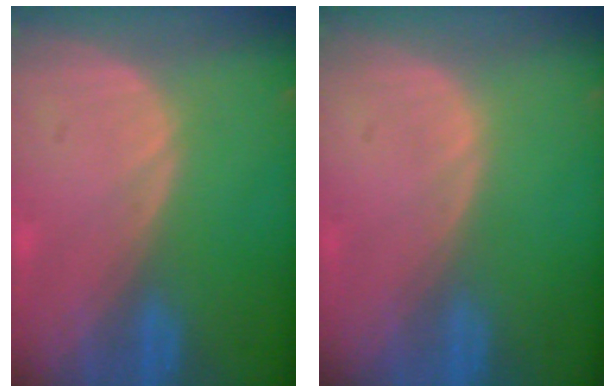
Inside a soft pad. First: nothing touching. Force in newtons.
{"total": 0.0}